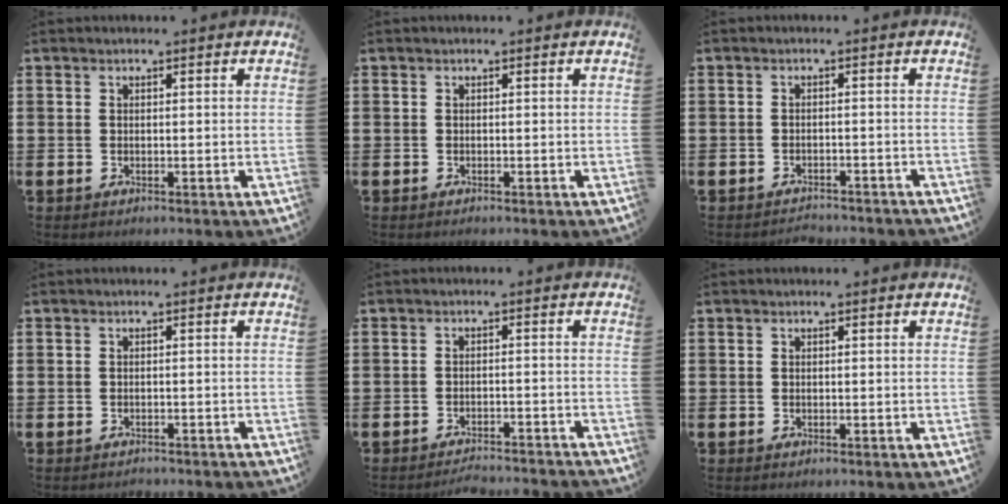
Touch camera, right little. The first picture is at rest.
{"total": 0.0}
{"total": 1.6, "force": [-1.6, 0.0, -0.2], "torque": [-0.004, 0.004, -0.033]}
{"total": 0.7, "force": [-0.7, 0.0, -0.1], "torque": [-0.002, -0.001, -0.013]}
{"total": 2.3, "force": [-2.3, -0.1, 0.1], "torque": [-0.007, 0.004, -0.047]}
{"total": 0.0}